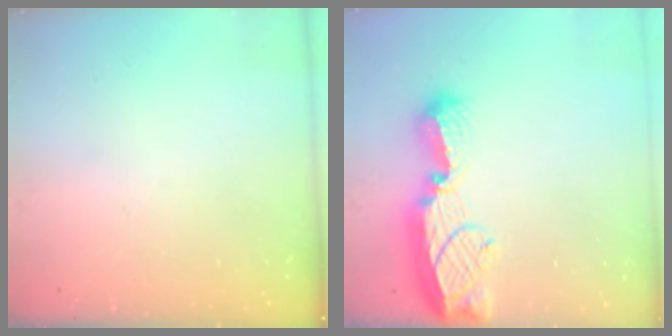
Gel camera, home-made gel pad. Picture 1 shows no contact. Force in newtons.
{"total": 14.7, "press": 14.7, "slide": 1.1}